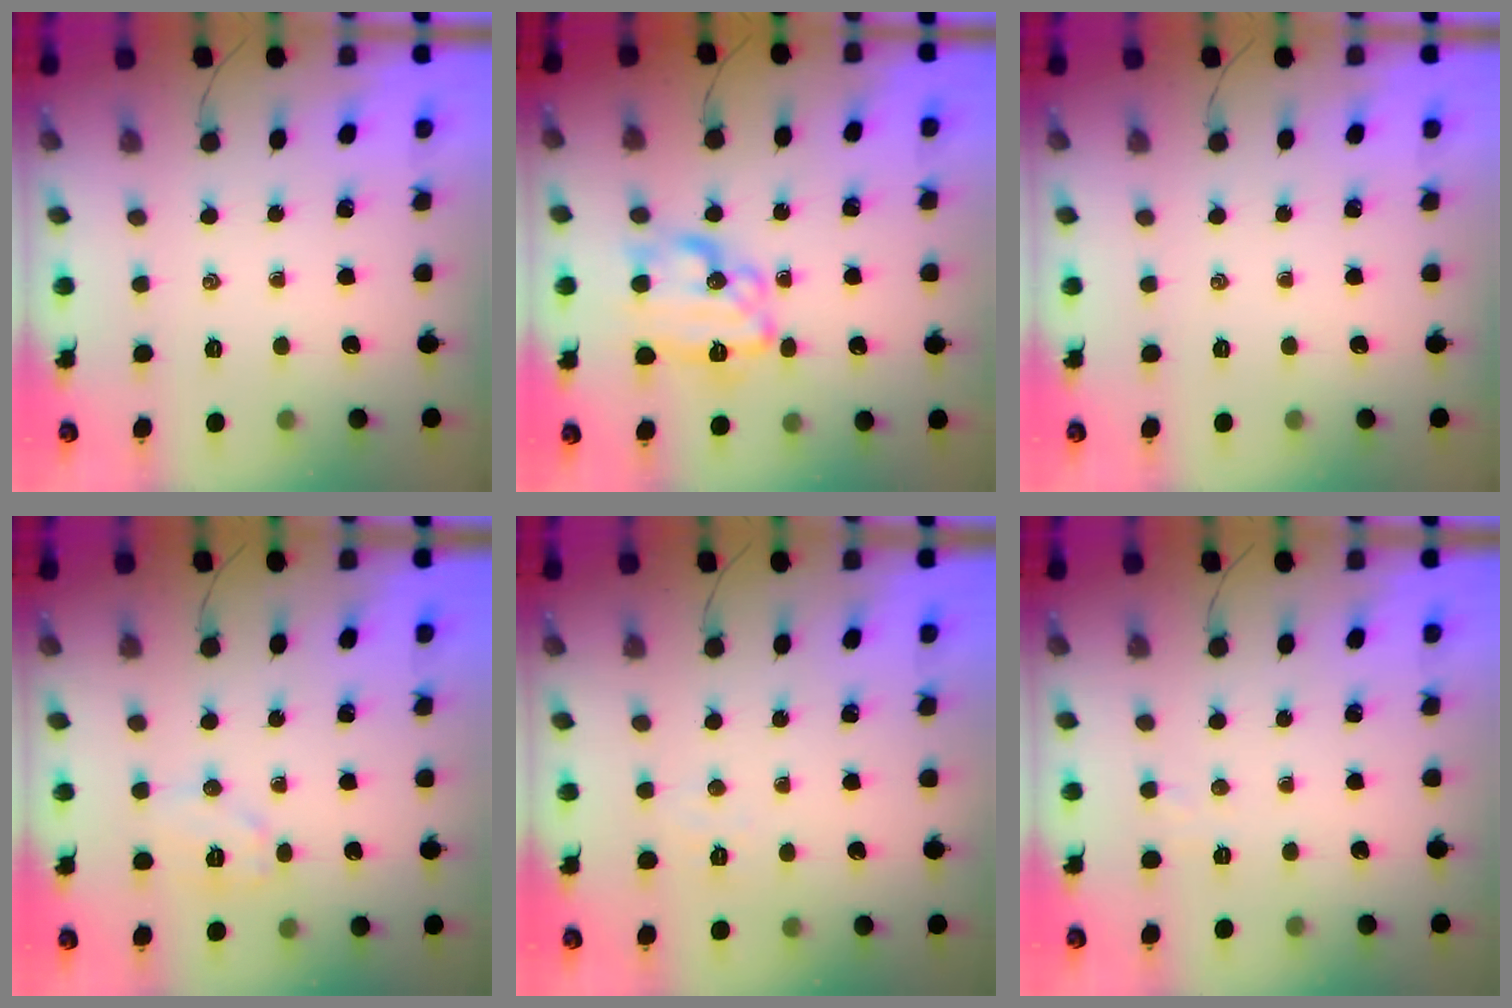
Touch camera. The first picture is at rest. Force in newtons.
{"total": 16.2, "press": 16.2, "slide": 1.1}
{"total": 0.0}
{"total": 6.7, "press": 6.6, "slide": 0.9}
{"total": 3.1, "press": 3.0, "slide": 0.7}
{"total": 2.5, "press": 2.4, "slide": 0.7}